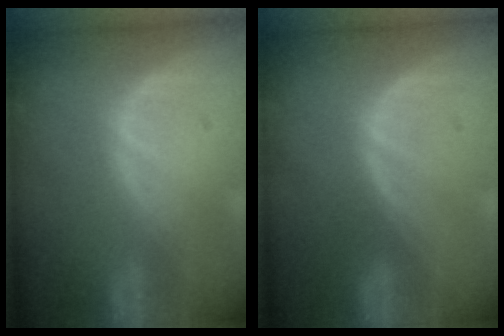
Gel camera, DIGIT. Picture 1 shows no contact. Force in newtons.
{"total": 0.0}